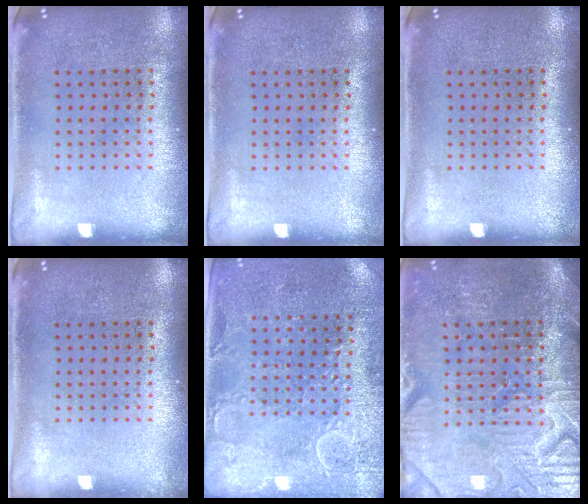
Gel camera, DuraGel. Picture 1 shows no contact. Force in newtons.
{"total": 0.0}
{"total": 0.0}
{"total": 0.5, "press": 0.5, "slide": 0.2}
{"total": 2.8, "press": 2.7, "slide": 0.8}
{"total": 4.0, "press": 3.8, "slide": 1.4}